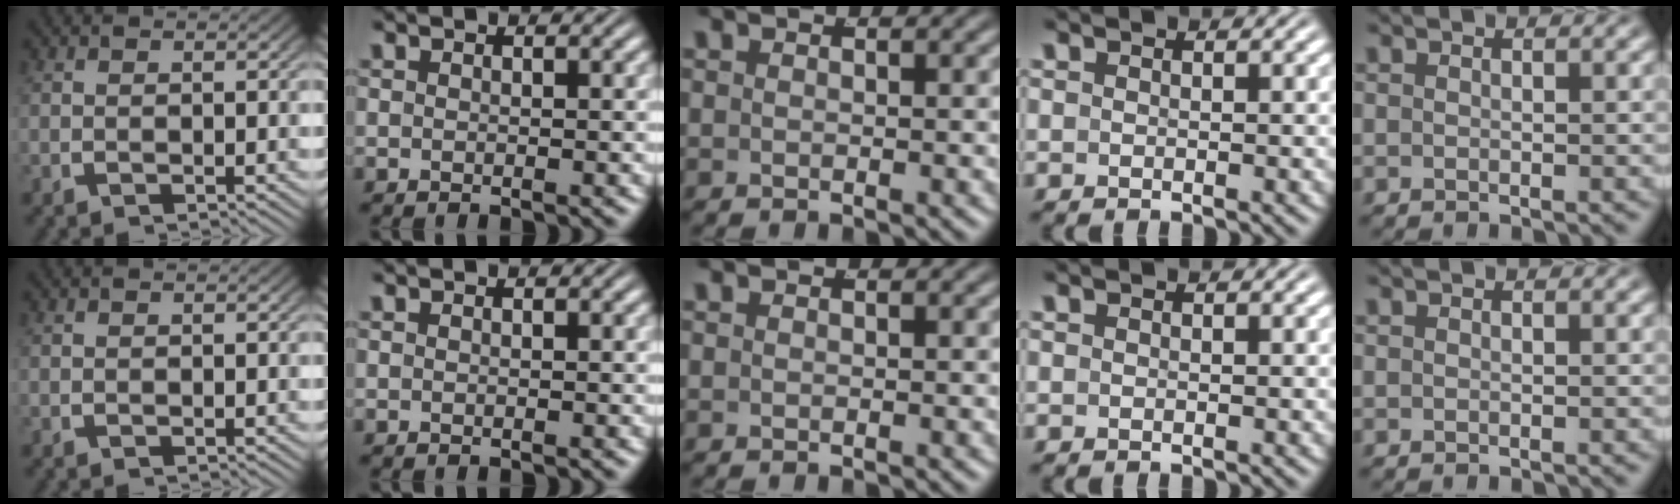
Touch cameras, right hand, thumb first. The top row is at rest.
{}